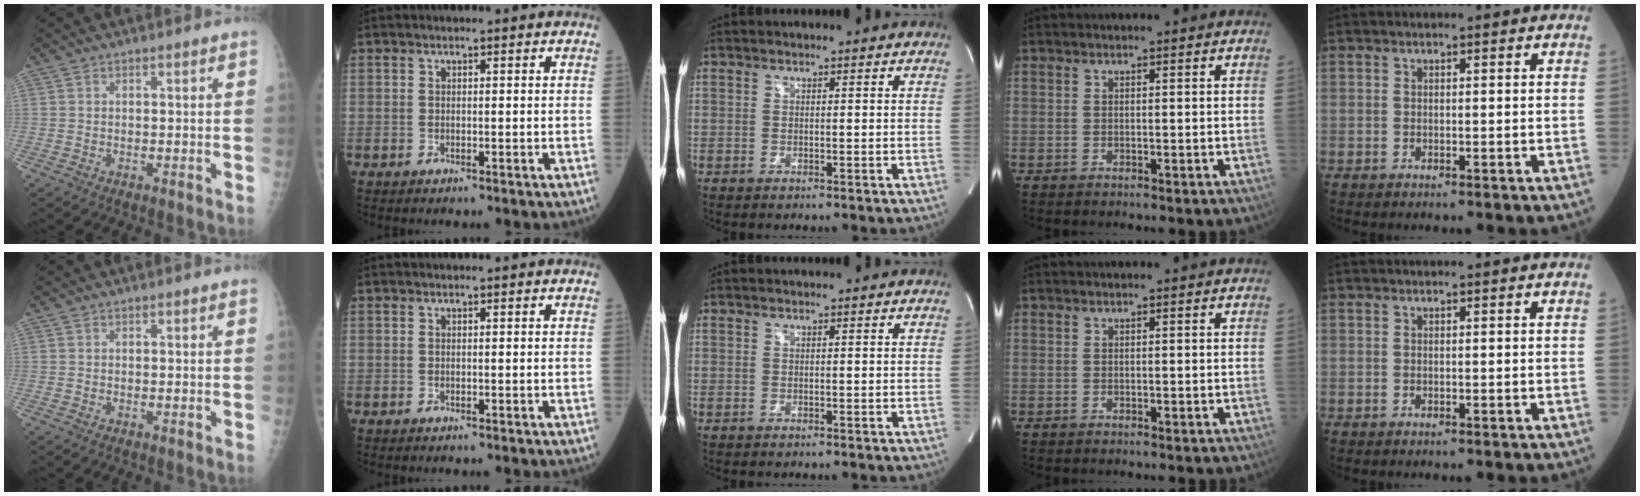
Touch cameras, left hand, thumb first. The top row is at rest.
{}